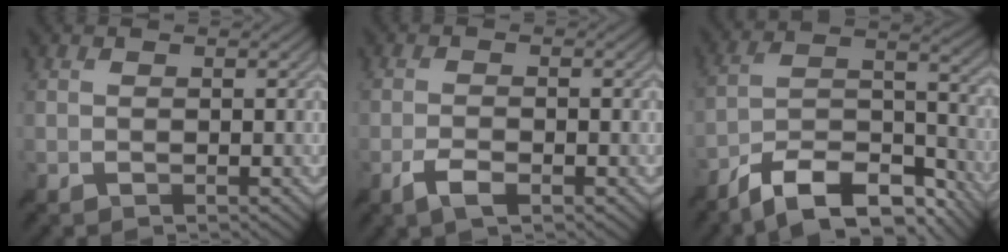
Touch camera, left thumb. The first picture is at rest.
{"total": 2.5, "force": [-1.5, 0.6, 1.9], "torque": [-0.043, 0.000, -0.032]}
{"total": 14.4, "force": [-11.6, 4.2, 7.4], "torque": [-0.157, 0.003, -0.196]}